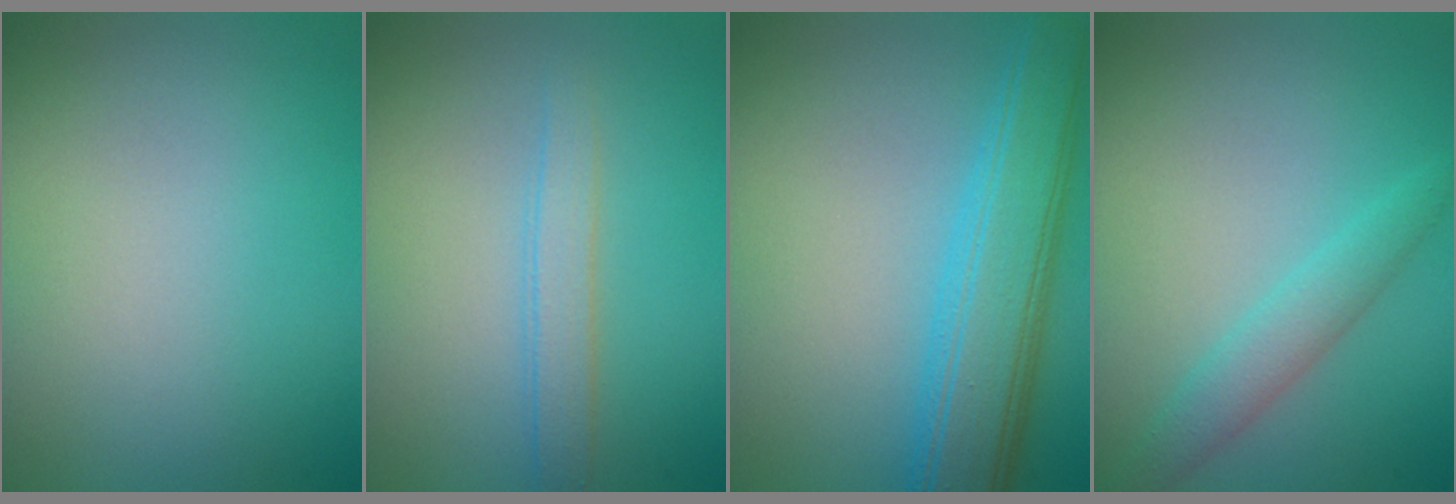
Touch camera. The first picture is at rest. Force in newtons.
{"total": 1.9, "press": 1.9, "slide": 0.0}
{"total": 7.7, "press": 7.7, "slide": 0.3}
{"total": 2.6, "press": 2.6, "slide": 0.1}